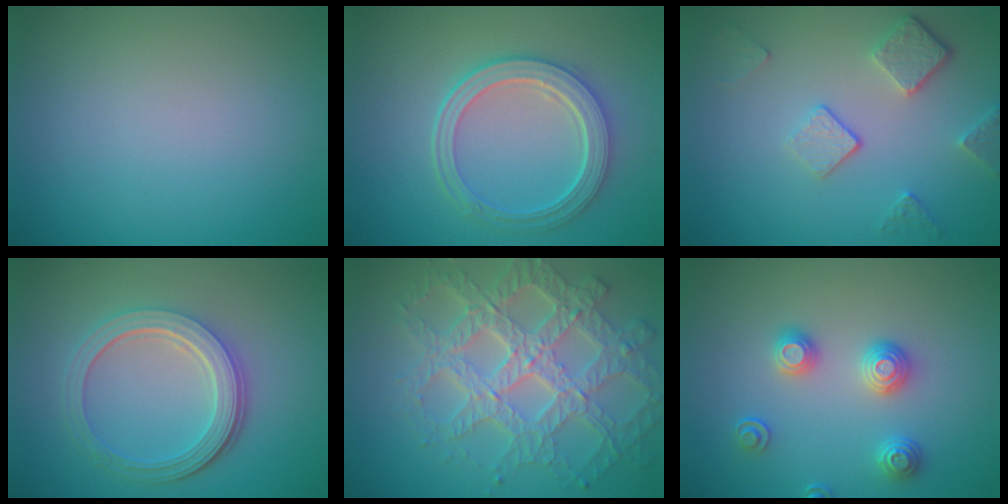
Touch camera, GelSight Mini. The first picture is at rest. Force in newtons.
{"total": 4.9, "press": 4.0, "slide": 2.9}
{"total": 3.7, "press": 2.9, "slide": 2.4}
{"total": 5.4, "press": 3.9, "slide": 3.7}
{"total": 7.8, "press": 6.2, "slide": 4.8}
{"total": 2.9, "press": 2.7, "slide": 1.1}